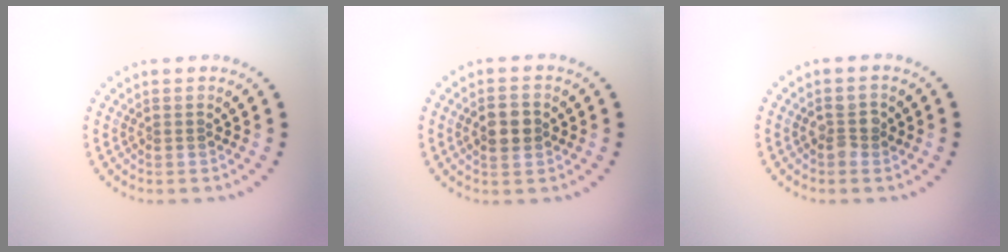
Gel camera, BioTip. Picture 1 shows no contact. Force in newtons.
{"total": 3.2, "press": 3.1, "slide": 0.1}
{"total": 1.4, "press": 1.4, "slide": 0.2}